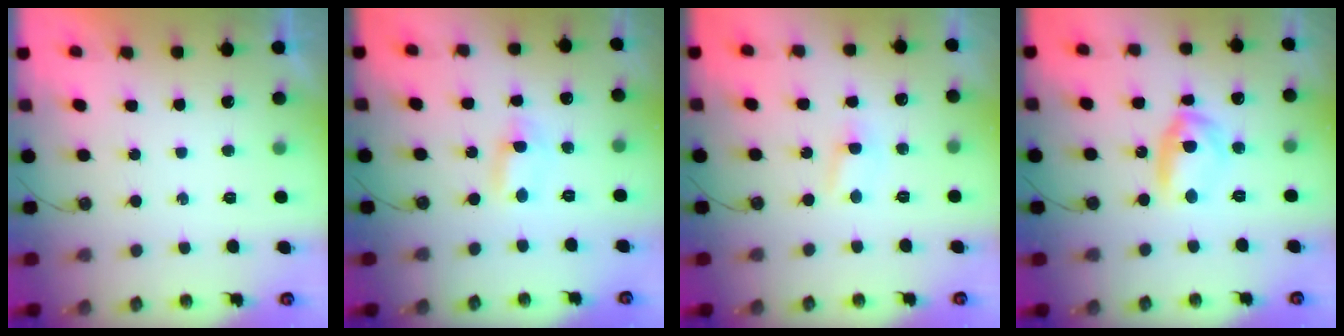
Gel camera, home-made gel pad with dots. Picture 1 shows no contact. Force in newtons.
{"total": 1.1, "press": 0.8, "slide": 0.6}
{"total": 3.2, "press": 3.2, "slide": 0.4}
{"total": 10.4, "press": 10.4, "slide": 0.8}